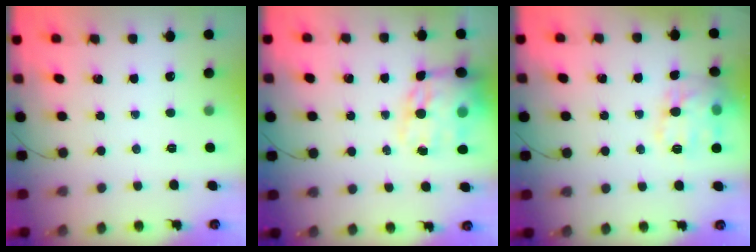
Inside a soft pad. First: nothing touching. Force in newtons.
{"total": 18.1, "press": 17.6, "slide": 4.4}
{"total": 15.1, "press": 15.0, "slide": 1.2}